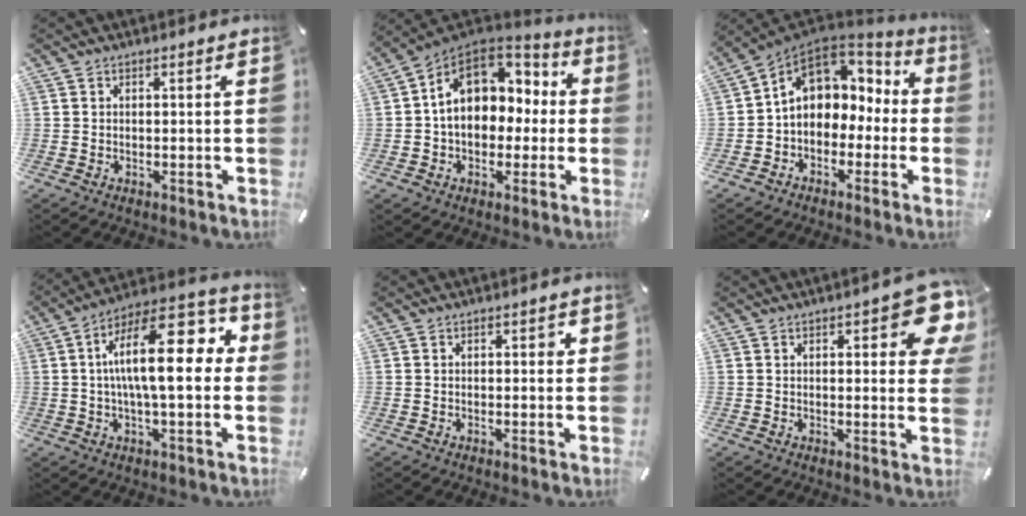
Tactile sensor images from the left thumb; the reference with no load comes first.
{"total": 14.4, "force": [2.4, 11.2, 8.7], "torque": [-0.144, -0.007, 0.046]}
{"total": 10.6, "force": [3.0, 8.7, 5.2], "torque": [-0.106, -0.007, 0.060]}
{"total": 18.9, "force": [3.3, 7.0, 17.3], "torque": [-0.268, -0.019, 0.049]}
{"total": 1.4, "force": [0.2, 0.9, 1.1], "torque": [-0.005, 0.001, -0.003]}
{"total": 10.7, "force": [4.4, 3.9, 8.9], "torque": [-0.111, -0.023, 0.074]}